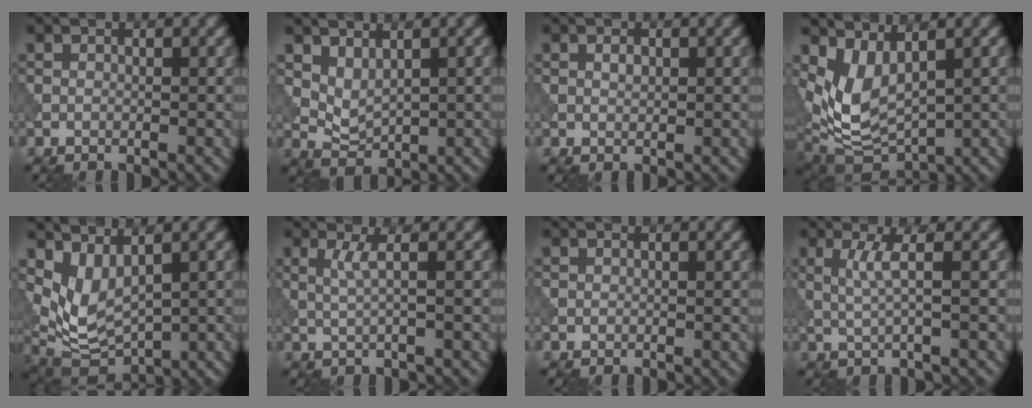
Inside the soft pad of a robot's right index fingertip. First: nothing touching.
{"total": 2.5, "force": [1.1, 1.3, 1.8], "torque": [-0.041, -0.012, 0.029]}
{"total": 0.7, "force": [0.1, 0.4, 0.6], "torque": [-0.014, -0.002, 0.002]}
{"total": 5.9, "force": [1.7, 3.2, 4.7], "torque": [-0.112, -0.020, 0.040]}
{"total": 4.9, "force": [1.7, 2.5, 3.8], "torque": [-0.091, -0.022, 0.044]}
{"total": 2.1, "force": [0.3, 0.4, 2.0], "torque": [-0.043, -0.004, 0.005]}
{"total": 0.0}
{"total": 2.4, "force": [0.3, 0.4, 2.4], "torque": [-0.052, -0.003, 0.007]}